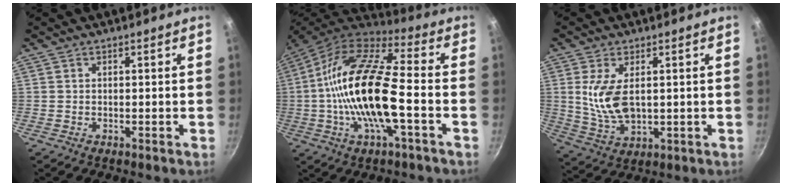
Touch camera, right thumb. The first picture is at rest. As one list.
[{"total": 21.0, "force": [-2.9, 7.2, 19.5], "torque": [-0.374, 0.033, -0.072]}, {"total": 9.3, "force": [1.5, 4.9, 7.8], "torque": [-0.148, -0.018, 0.039]}]